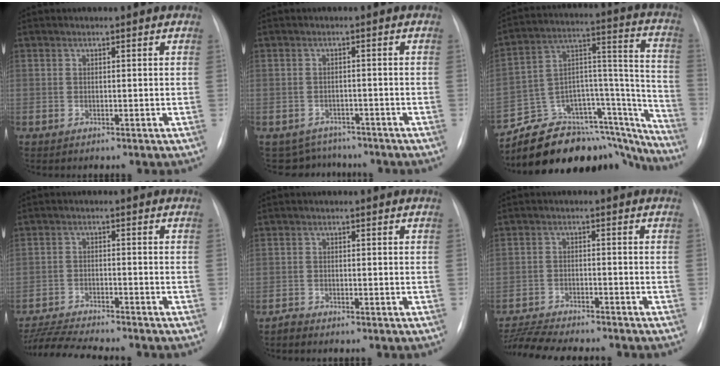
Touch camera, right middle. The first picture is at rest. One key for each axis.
{"total": 5.3, "fx": -4.7, "fy": 2.3, "fz": -0.6, "tx": 0.010, "ty": 0.016, "tz": -0.062}
{"total": 25.8, "fx": -22.9, "fy": 9.0, "fz": 7.6, "tx": -0.073, "ty": 0.065, "tz": -0.338}
{"total": 11.2, "fx": -10.4, "fy": 0.4, "fz": 4.2, "tx": -0.073, "ty": -0.007, "tz": -0.168}
{"total": 1.3, "fx": -1.3, "fy": 0.3, "fz": 0.2, "tx": -0.008, "ty": -0.001, "tz": -0.022}
{"total": 12.8, "fx": -11.8, "fy": 1.4, "fz": 4.9, "tx": -0.083, "ty": -0.001, "tz": -0.181}